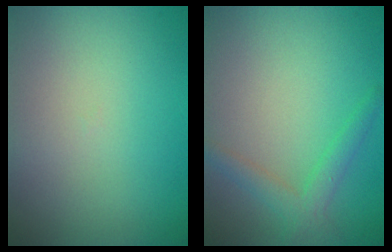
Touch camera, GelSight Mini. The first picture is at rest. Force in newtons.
{"total": 2.2, "press": 2.2, "slide": 0.0}